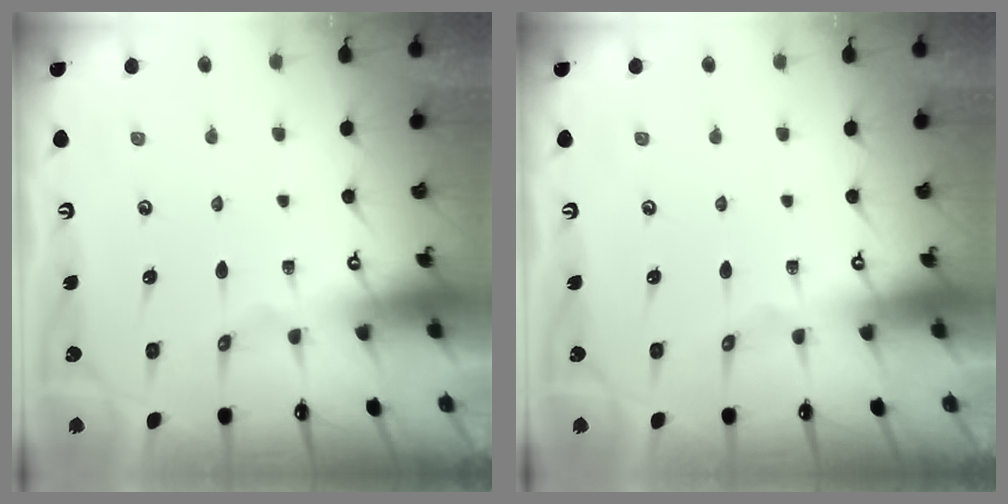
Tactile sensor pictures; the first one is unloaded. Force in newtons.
{"total": 0.0}